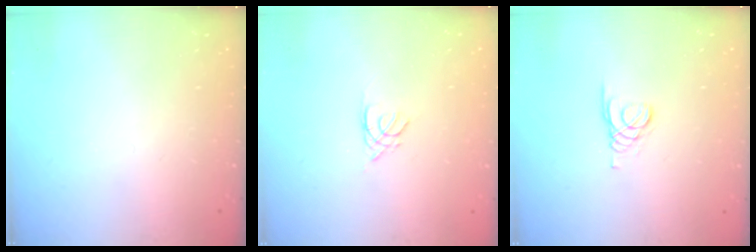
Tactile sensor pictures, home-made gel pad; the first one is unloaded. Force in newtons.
{"total": 1.3, "press": 1.3, "slide": 0.3}
{"total": 1.4, "press": 1.4, "slide": 0.2}